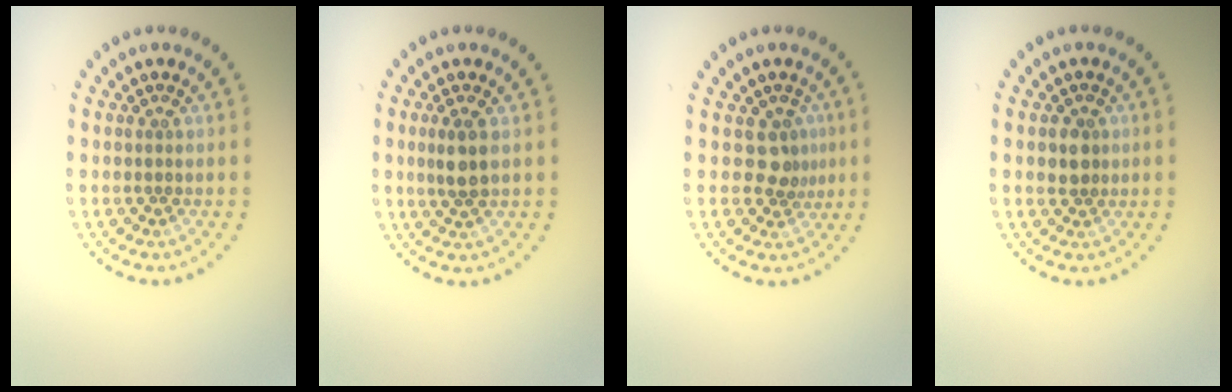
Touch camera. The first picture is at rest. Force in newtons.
{"total": 2.0, "press": 1.9, "slide": 0.8}
{"total": 2.3, "press": 1.7, "slide": 1.5}
{"total": 1.8, "press": 1.7, "slide": 0.7}